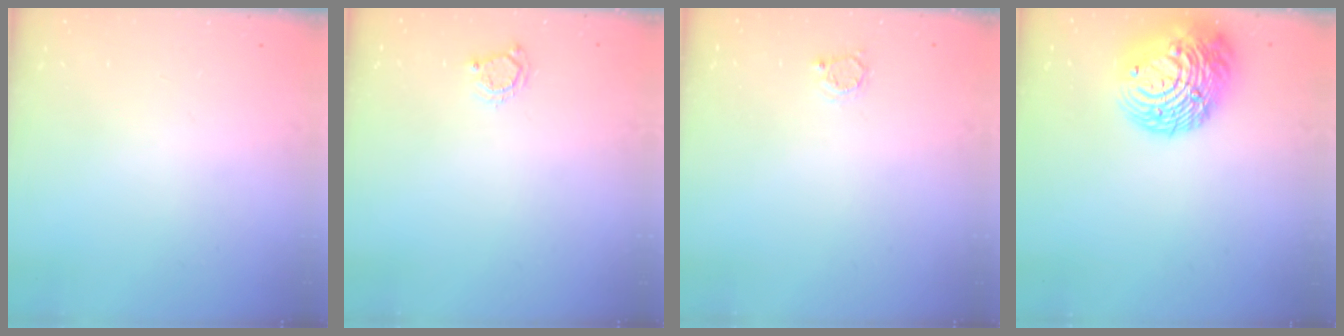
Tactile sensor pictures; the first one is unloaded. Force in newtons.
{"total": 3.8, "press": 3.7, "slide": 0.6}
{"total": 2.2, "press": 2.1, "slide": 0.4}
{"total": 17.3, "press": 17.1, "slide": 2.2}